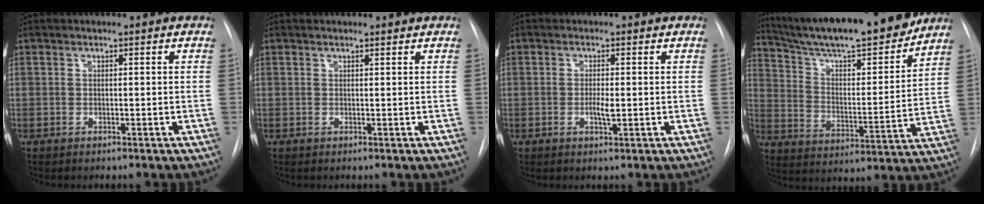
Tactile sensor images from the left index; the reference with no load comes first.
{"total": 1.2, "force": [1.2, 0.1, 0.1], "torque": [-0.011, 0.003, 0.013]}
{"total": 2.0, "force": [-0.4, 0.4, 1.9], "torque": [-0.038, -0.004, -0.006]}
{"total": 21.2, "force": [18.6, 2.0, 10.0], "torque": [-0.169, -0.012, 0.288]}